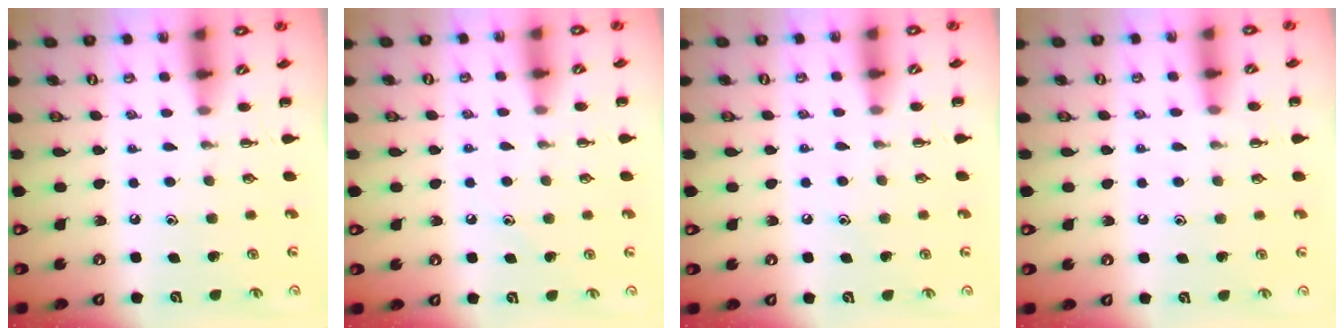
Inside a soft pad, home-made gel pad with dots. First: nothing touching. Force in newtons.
{"total": 7.0, "press": 6.6, "slide": 2.2}
{"total": 4.6, "press": 4.4, "slide": 1.3}
{"total": 7.2, "press": 6.8, "slide": 2.3}